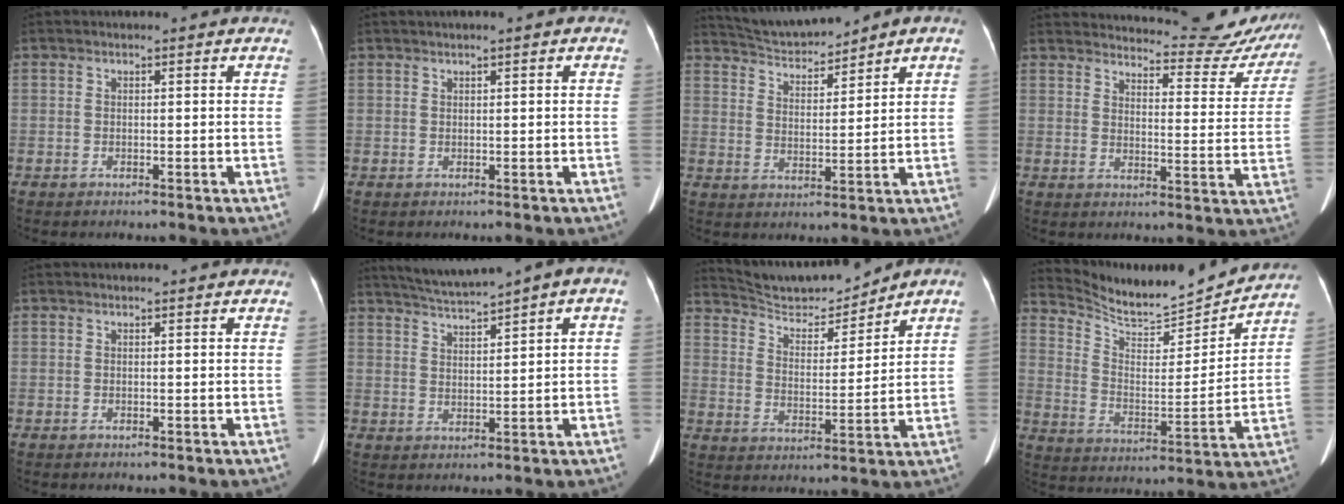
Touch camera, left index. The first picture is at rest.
{"total": 1.1, "force": [0.6, 0.1, 0.9], "torque": [-0.017, 0.012, 0.010]}
{"total": 7.3, "force": [7.0, 0.2, 2.0], "torque": [-0.045, 0.014, 0.136]}
{"total": 19.6, "force": [18.9, 3.6, 3.8], "torque": [-0.023, -0.063, 0.210]}
{"total": 0.0}
{"total": 6.7, "force": [4.9, -0.3, 4.5], "torque": [-0.072, 0.019, 0.086]}
{"total": 10.2, "force": [10.0, 0.7, 2.2], "torque": [-0.043, 0.004, 0.183]}
{"total": 15.2, "force": [14.8, 0.9, 3.0], "torque": [-0.065, -0.025, 0.235]}